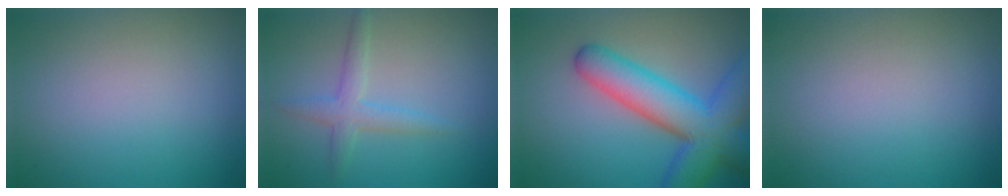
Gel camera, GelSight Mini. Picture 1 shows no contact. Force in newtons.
{"total": 2.4, "press": 2.4, "slide": 0.1}
{"total": 8.8, "press": 8.8, "slide": 0.4}
{"total": 0.0}